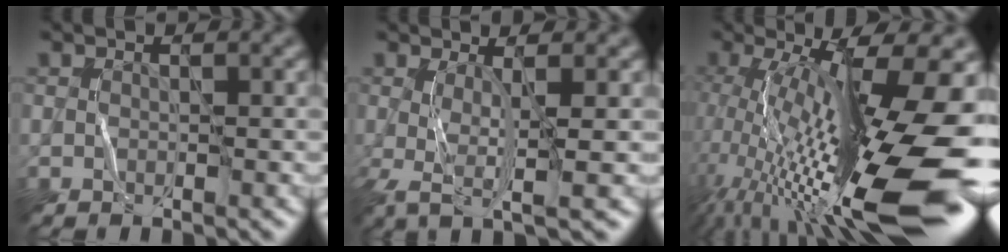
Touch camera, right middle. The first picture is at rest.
{"total": 3.9, "force": [-0.6, 0.7, 3.7], "torque": [-0.075, 0.002, -0.008]}
{"total": 16.4, "force": [-2.1, 4.4, 15.7], "torque": [-0.271, 0.017, -0.030]}